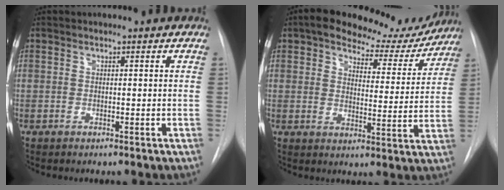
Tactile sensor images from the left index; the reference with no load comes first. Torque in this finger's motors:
{"motor_torque": [0.94, -1.19, -0.03, 0.01]}